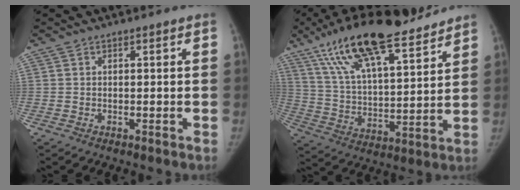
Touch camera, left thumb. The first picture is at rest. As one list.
[{"total": 23.0, "force": [16.4, 6.2, 14.9], "torque": [-0.237, -0.045, 0.285]}]